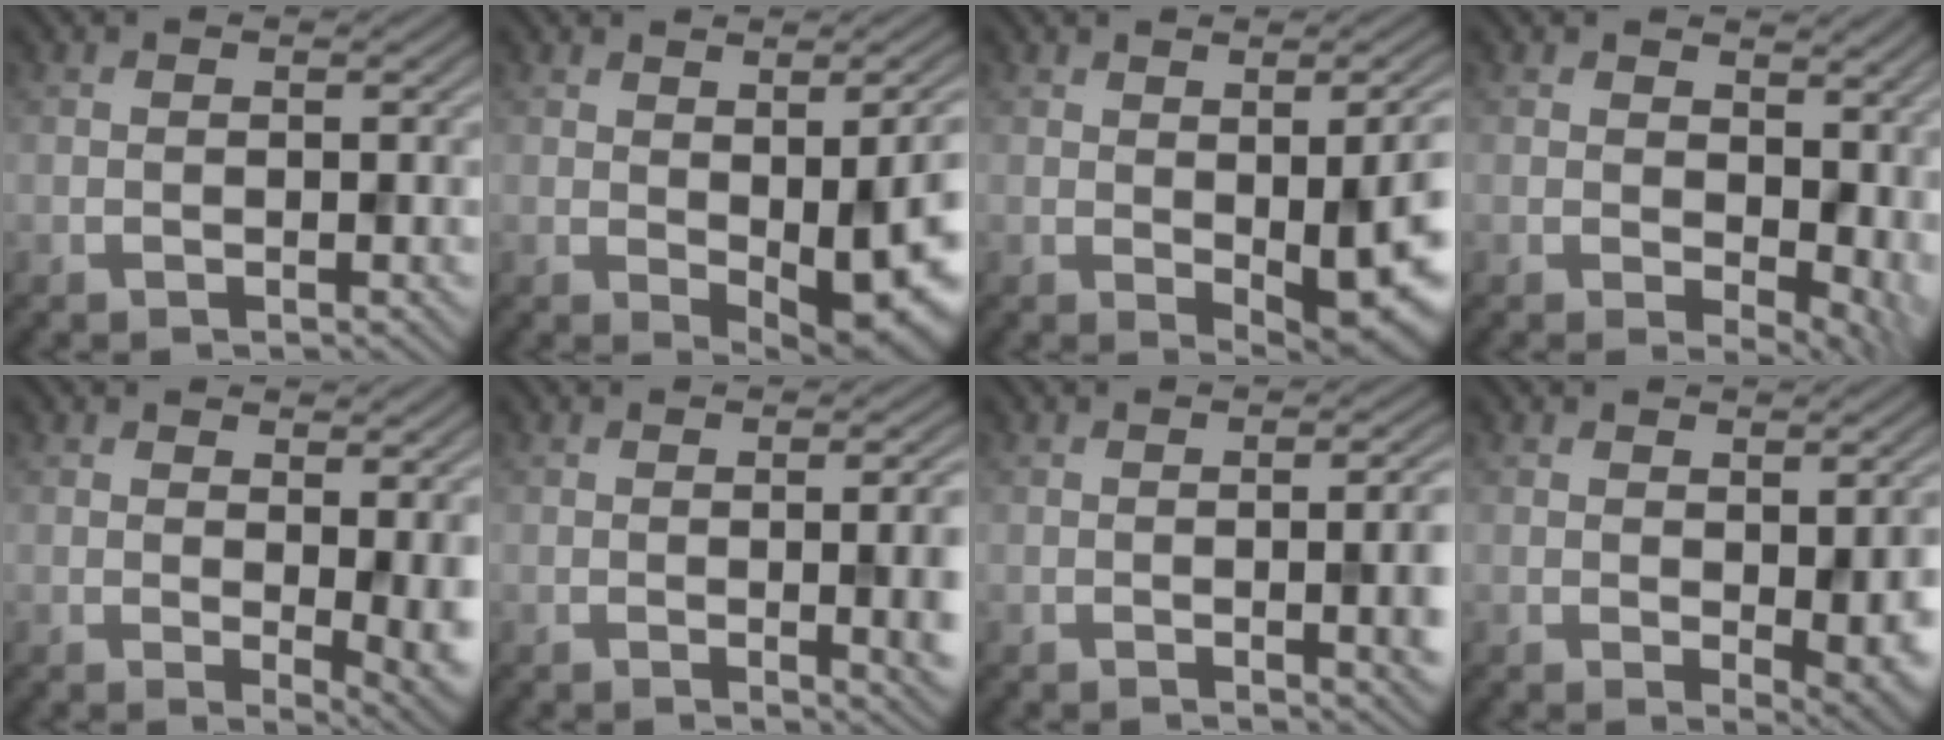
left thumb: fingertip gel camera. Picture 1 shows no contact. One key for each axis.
{"total": 10.2, "fx": -1.4, "fy": 3.9, "fz": 9.4, "tx": -0.119, "ty": -0.012, "tz": -0.001}
{"total": 9.4, "fx": -0.8, "fy": 3.3, "fz": 8.8, "tx": -0.112, "ty": -0.008, "tz": 0.003}
{"total": 9.0, "fx": 1.7, "fy": 5.9, "fz": 6.5, "tx": -0.100, "ty": -0.026, "tz": 0.050}
{"total": 4.8, "fx": 1.3, "fy": 1.5, "fz": 4.3, "tx": -0.062, "ty": -0.006, "tz": 0.025}
{"total": 7.1, "fx": -0.4, "fy": 2.4, "fz": 6.6, "tx": -0.070, "ty": -0.002, "tz": 0.001}
{"total": 6.3, "fx": -0.6, "fy": 2.1, "fz": 5.9, "tx": -0.069, "ty": -0.004, "tz": 0.000}
{"total": 4.7, "fx": -0.2, "fy": 2.0, "fz": 4.3, "tx": -0.060, "ty": -0.011, "tz": 0.009}